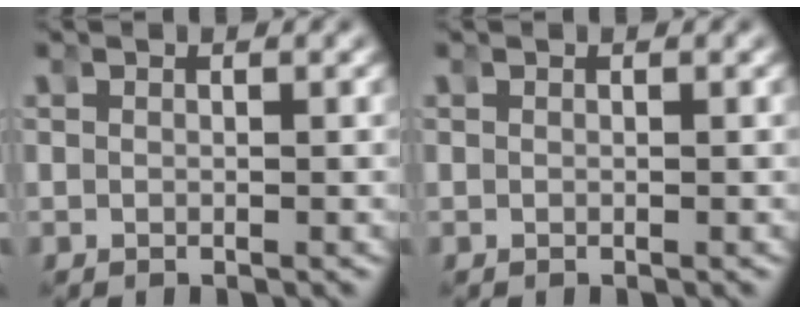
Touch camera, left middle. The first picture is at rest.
{"total": 0.0}